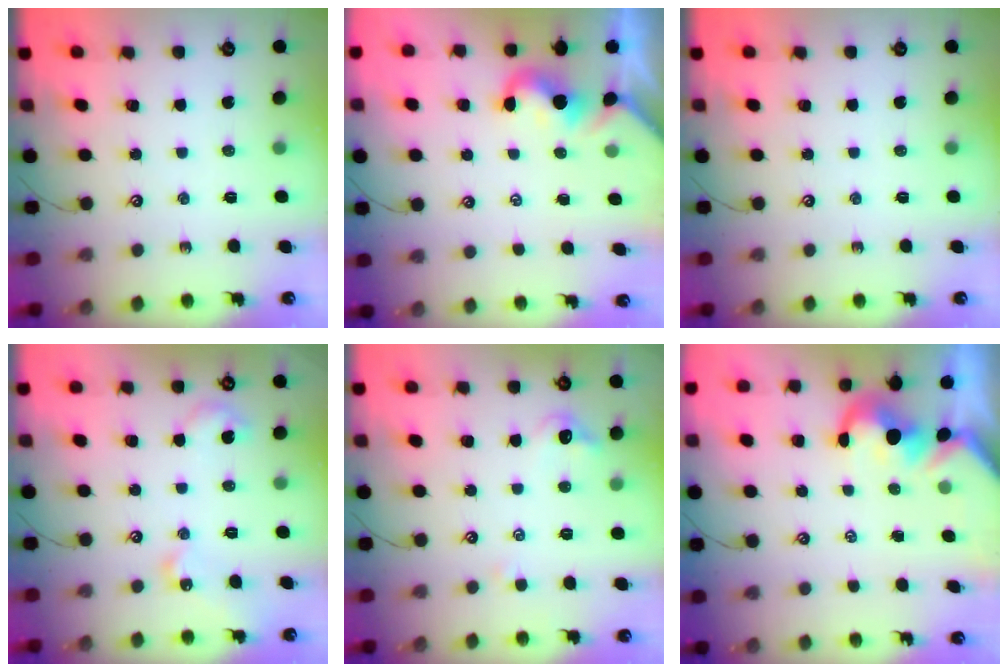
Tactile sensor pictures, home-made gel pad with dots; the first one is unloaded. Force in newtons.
{"total": 1.2, "press": 1.2, "slide": 0.2}
{"total": 0.0}
{"total": 7.5, "press": 7.5, "slide": 0.3}
{"total": 0.8, "press": 0.5, "slide": 0.7}
{"total": 3.1, "press": 2.9, "slide": 1.0}